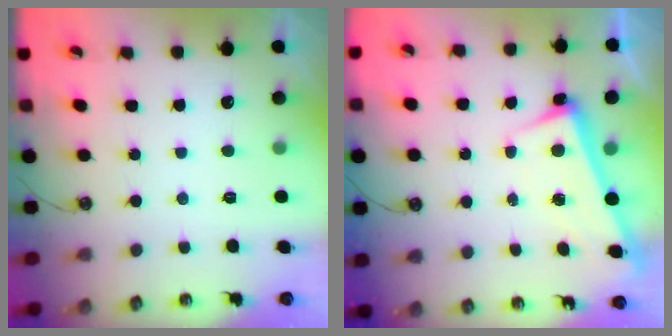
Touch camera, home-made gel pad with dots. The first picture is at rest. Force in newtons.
{"total": 2.7, "press": 2.6, "slide": 0.7}